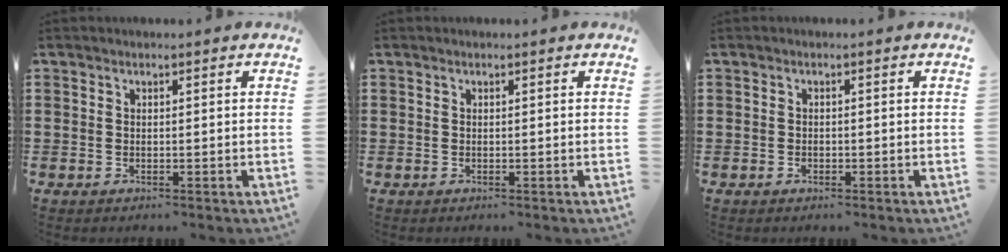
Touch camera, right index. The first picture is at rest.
{"total": 0.0}
{"total": 0.6, "force": [-0.3, 0.4, 0.3], "torque": [-0.008, -0.001, -0.006]}